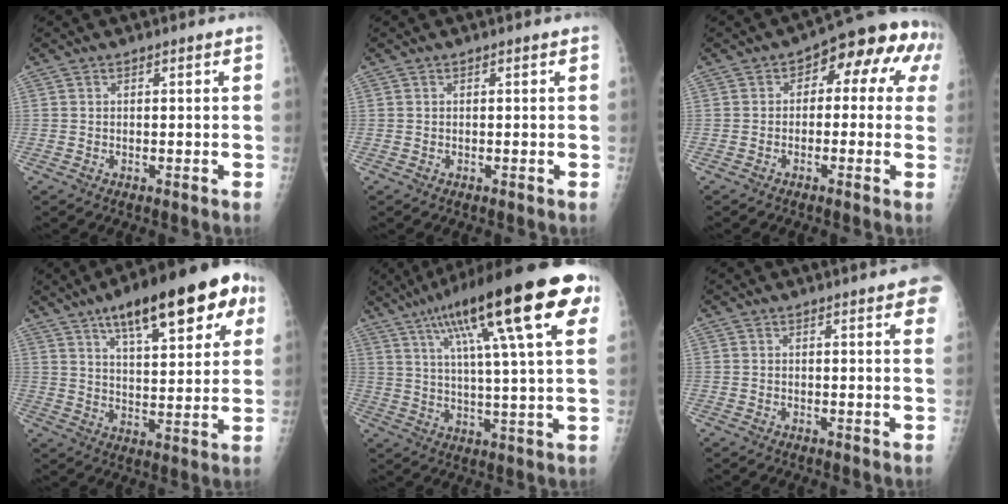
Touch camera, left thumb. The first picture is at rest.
{"total": 0.0}
{"total": 11.2, "force": [2.2, 6.6, 8.8], "torque": [-0.056, 0.043, 0.010]}
{"total": 21.9, "force": [11.3, 7.6, 17.2], "torque": [-0.217, -0.015, 0.165]}
{"total": 26.3, "force": [12.1, 5.4, 22.7], "torque": [-0.349, 0.005, 0.183]}
{"total": 6.1, "force": [3.4, 1.0, 4.9], "torque": [-0.045, 0.000, 0.032]}